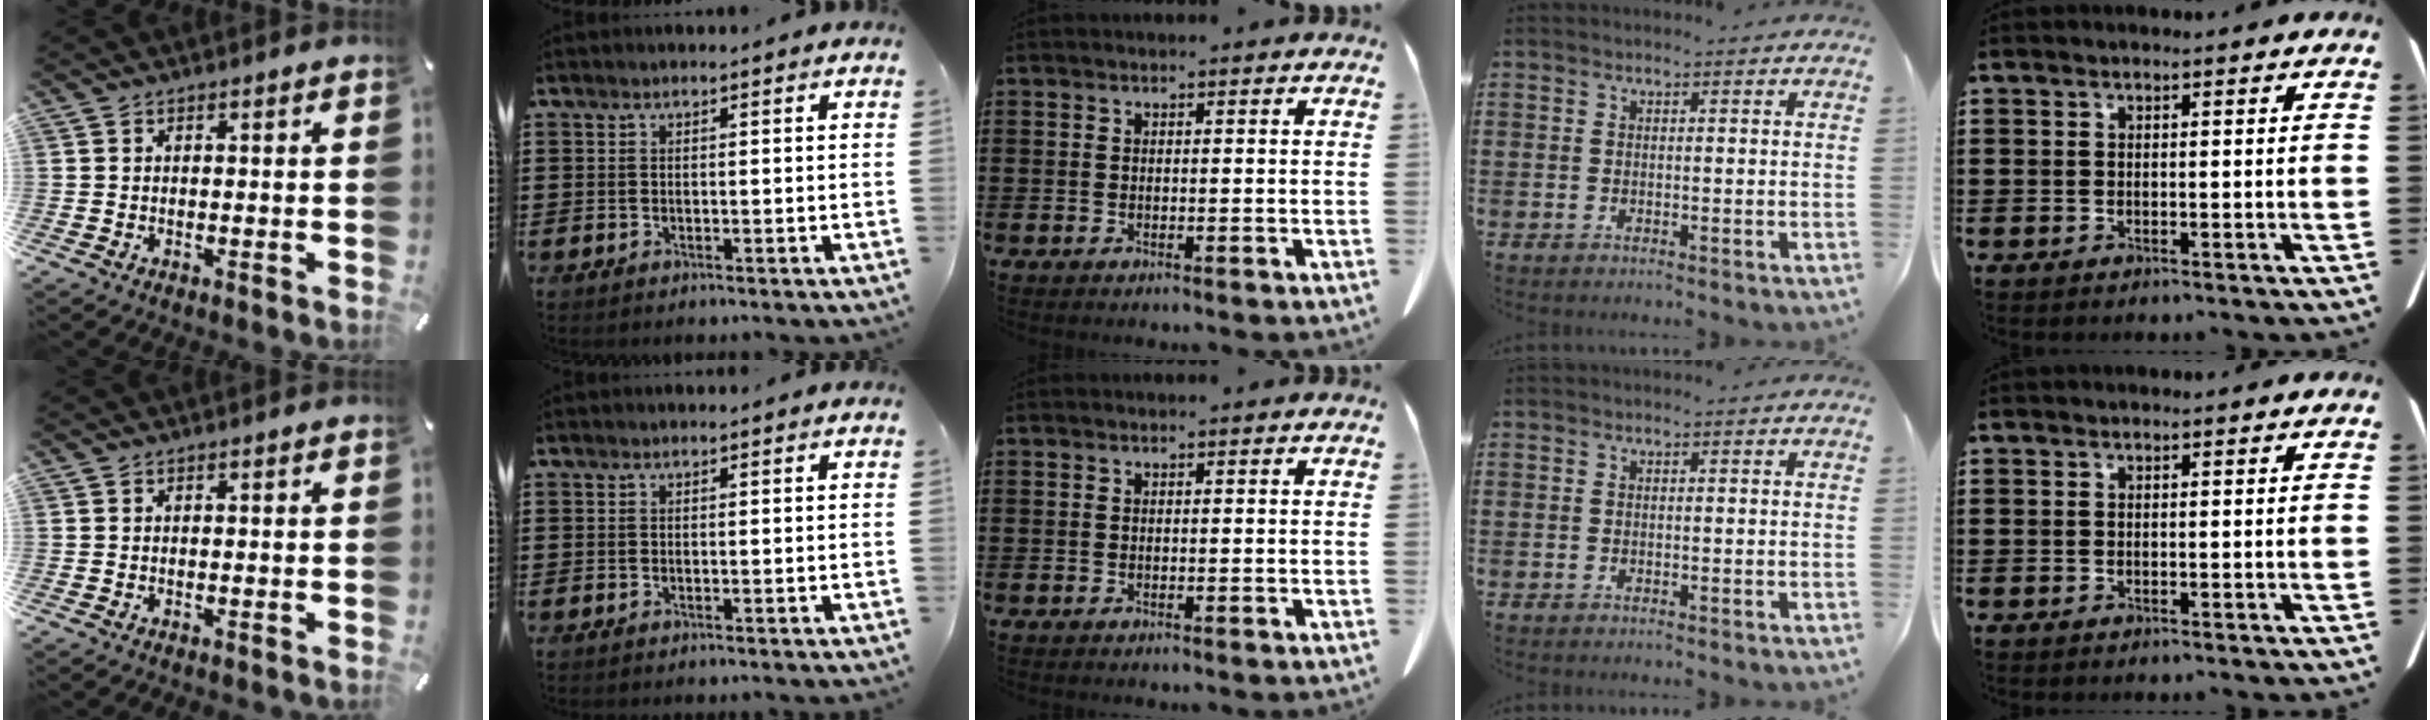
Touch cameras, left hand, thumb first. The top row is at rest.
{}